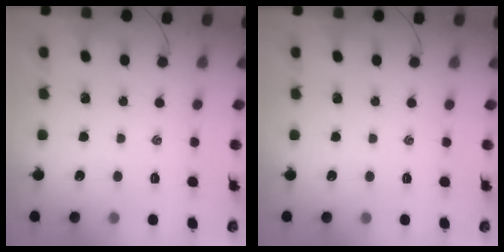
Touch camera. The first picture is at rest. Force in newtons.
{"total": 0.0}